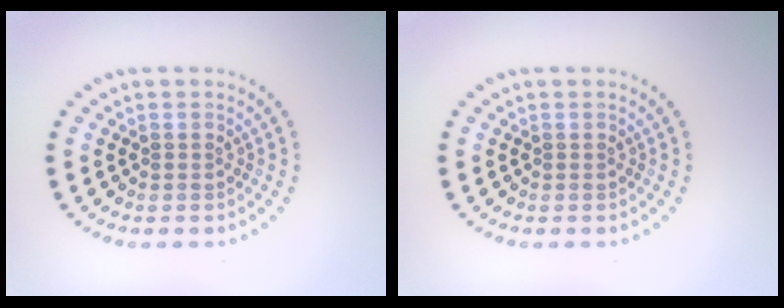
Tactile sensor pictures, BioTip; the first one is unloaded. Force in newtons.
{"total": 0.0}